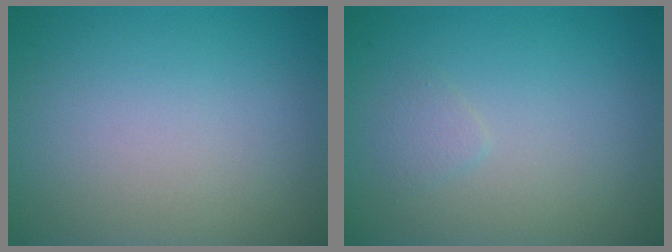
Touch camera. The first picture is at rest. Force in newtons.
{"total": 0.8, "press": 0.8, "slide": 0.0}